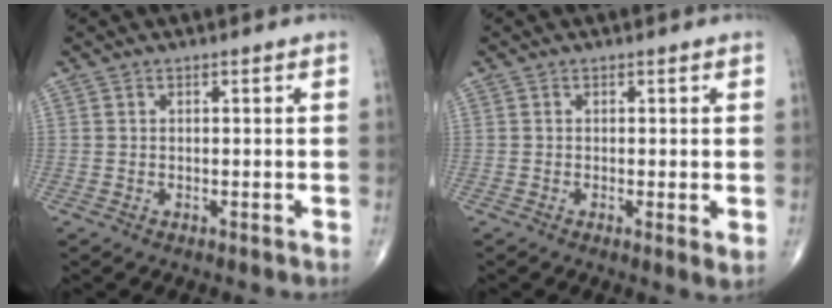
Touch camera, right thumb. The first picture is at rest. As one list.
[{"total": 2.1, "force": [-0.1, 0.3, 2.1], "torque": [-0.039, -0.010, -0.007]}]